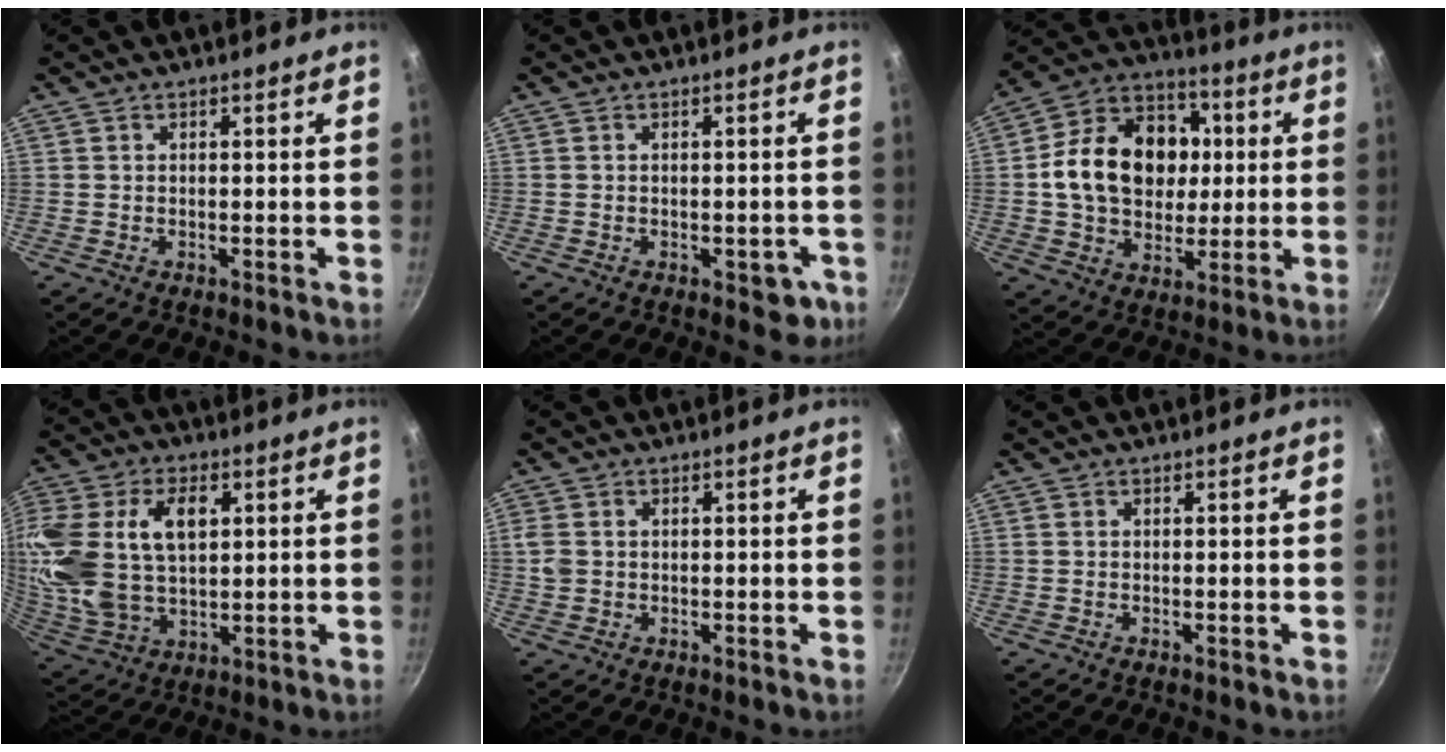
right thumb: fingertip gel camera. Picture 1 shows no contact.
{"total": 4.1, "force": [-1.6, 2.4, 3.0], "torque": [-0.014, 0.013, -0.011]}
{"total": 20.2, "force": [1.9, 15.7, 12.6], "torque": [-0.175, 0.026, 0.025]}
{"total": 22.6, "force": [5.6, 14.3, 16.5], "torque": [-0.353, -0.004, 0.110]}
{"total": 3.0, "force": [0.3, 2.5, 1.6], "torque": [-0.029, 0.002, 0.007]}
{"total": 0.0}